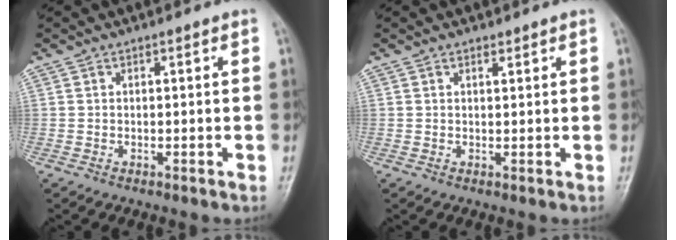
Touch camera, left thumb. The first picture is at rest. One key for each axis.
{"total": 1.0, "fx": 0.8, "fy": 0.5, "fz": 0.4, "tx": -0.004, "ty": -0.006, "tz": 0.010}